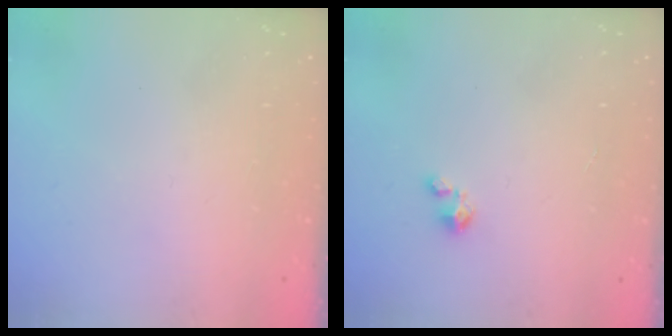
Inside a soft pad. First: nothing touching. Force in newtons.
{"total": 1.8, "press": 1.8, "slide": 0.1}